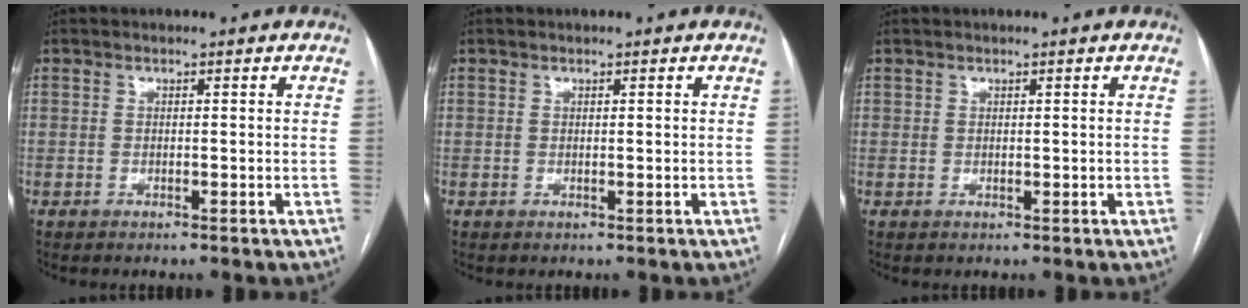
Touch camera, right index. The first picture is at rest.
{"total": 0.0}
{"total": 0.5, "force": [0.3, 0.4, 0.1], "torque": [0.008, 0.001, 0.003]}